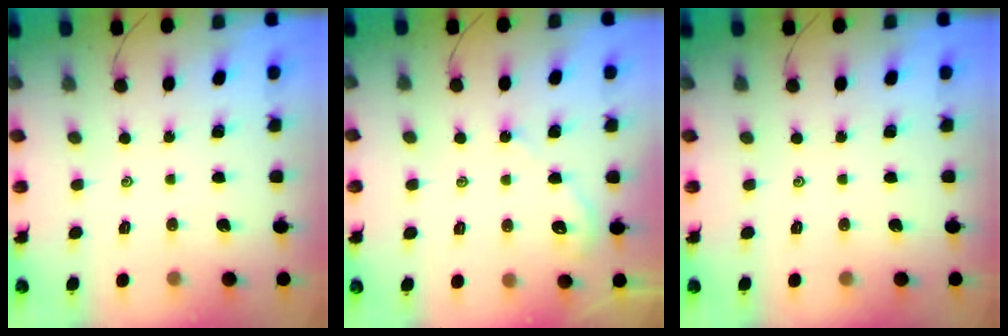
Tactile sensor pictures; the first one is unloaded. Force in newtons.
{"total": 2.1, "press": 2.1, "slide": 0.3}
{"total": 0.0}